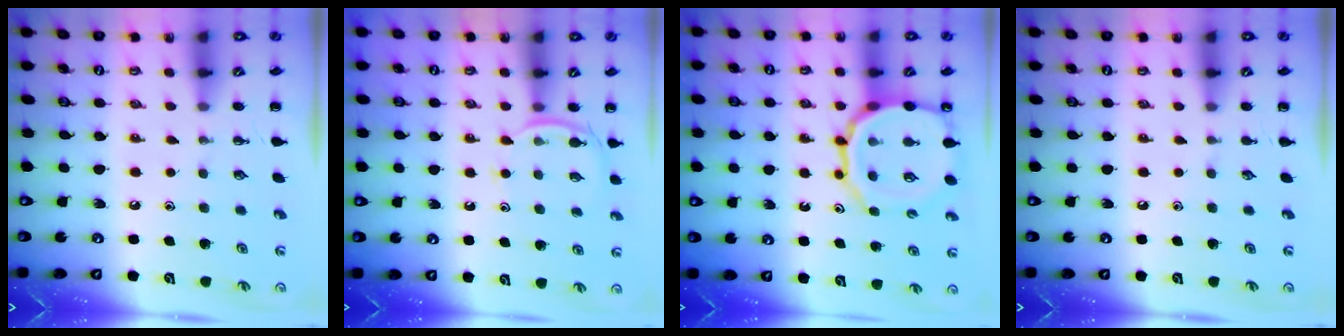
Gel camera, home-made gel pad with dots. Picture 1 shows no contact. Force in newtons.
{"total": 5.1, "press": 4.8, "slide": 1.5}
{"total": 14.6, "press": 14.4, "slide": 2.3}
{"total": 0.0}